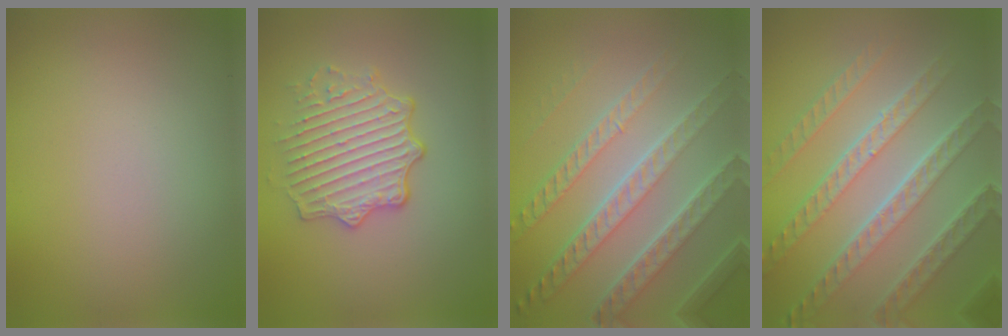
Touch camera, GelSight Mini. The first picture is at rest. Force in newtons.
{"total": 4.0, "press": 3.7, "slide": 1.6}
{"total": 7.9, "press": 5.3, "slide": 5.9}
{"total": 8.0, "press": 5.7, "slide": 5.6}